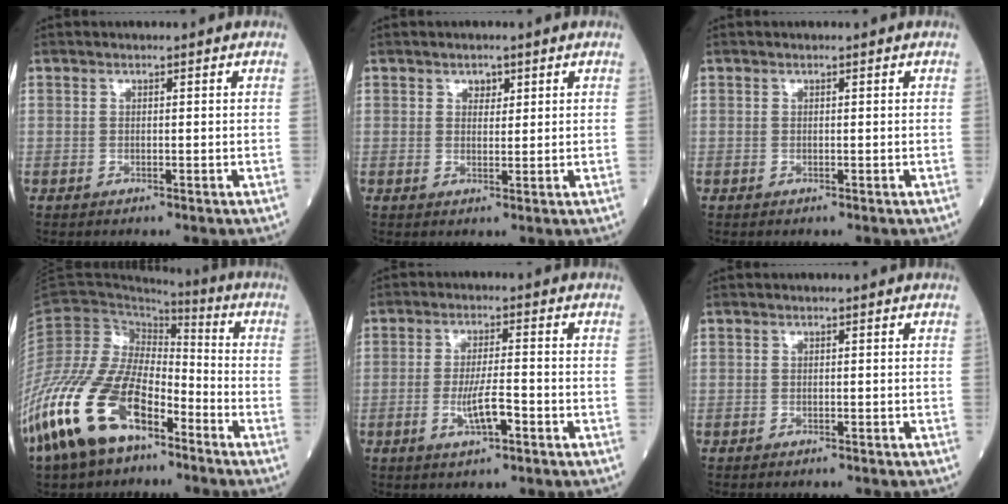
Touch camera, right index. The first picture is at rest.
{"total": 1.7, "force": [1.0, 1.2, 0.8], "torque": [-0.006, -0.001, 0.015]}
{"total": 0.0}
{"total": 18.0, "force": [-10.6, 7.9, 12.2], "torque": [-0.276, -0.001, -0.206]}
{"total": 5.3, "force": [-2.0, 0.9, 4.8], "torque": [-0.092, -0.002, -0.035]}
{"total": 1.0, "force": [-0.9, 0.2, 0.3], "torque": [-0.010, -0.002, -0.011]}